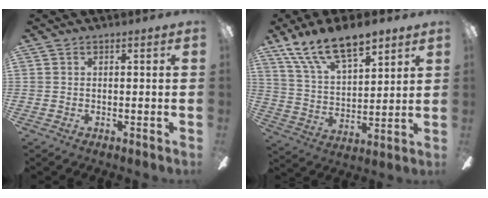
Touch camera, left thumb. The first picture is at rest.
{"total": 15.6, "force": [11.5, 6.0, 8.7], "torque": [-0.159, -0.057, 0.206]}